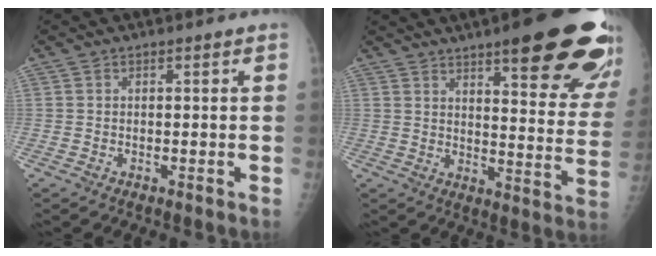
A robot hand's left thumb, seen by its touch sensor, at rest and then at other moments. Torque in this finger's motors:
{"motor_torque": [2.52, 1.96, 1.52, -1.26, 0.38]}